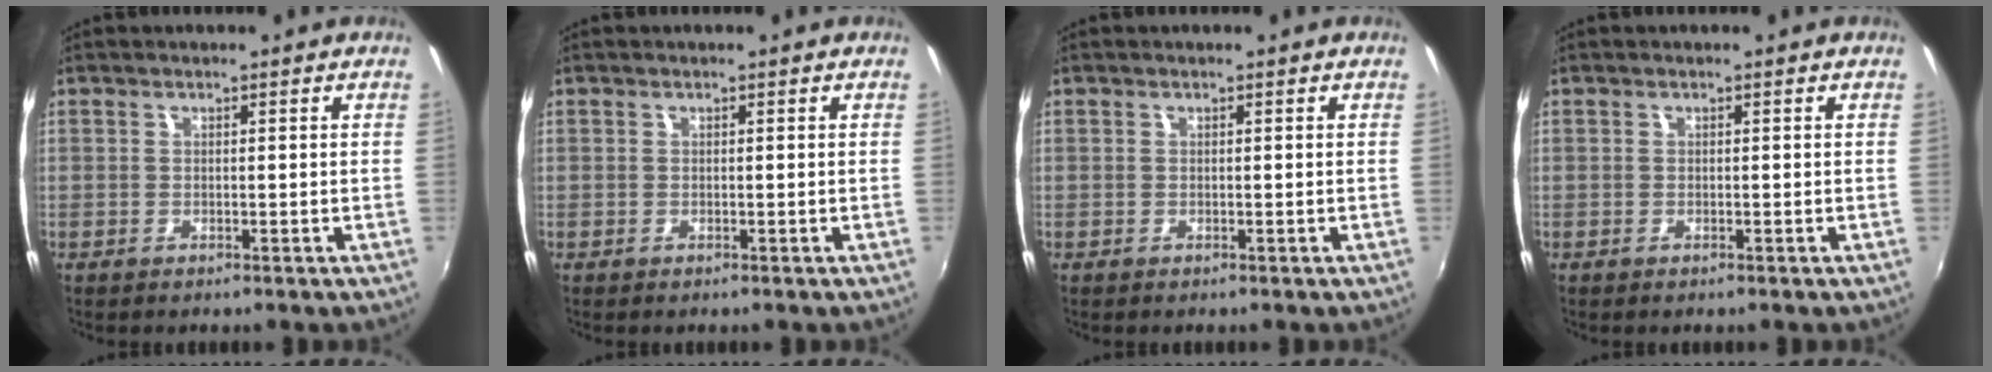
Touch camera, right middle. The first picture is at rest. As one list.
[{"total": 0.0}, {"total": 0.0}, {"total": 0.0}]